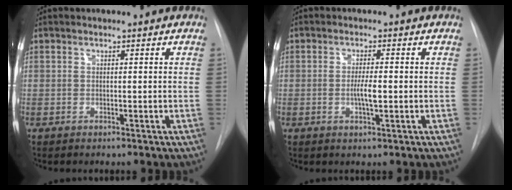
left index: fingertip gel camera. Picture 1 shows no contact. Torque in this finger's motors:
{"motor_torque": [0.64, -0.02, 0.12, 0.07]}